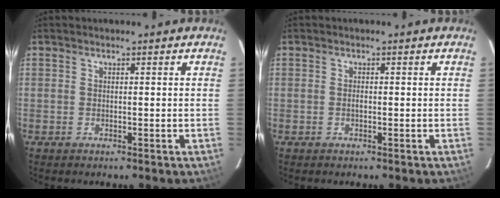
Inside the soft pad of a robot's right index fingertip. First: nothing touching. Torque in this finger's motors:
{"motor_torque": [0.25, -0.11, 0.11, 0.00]}